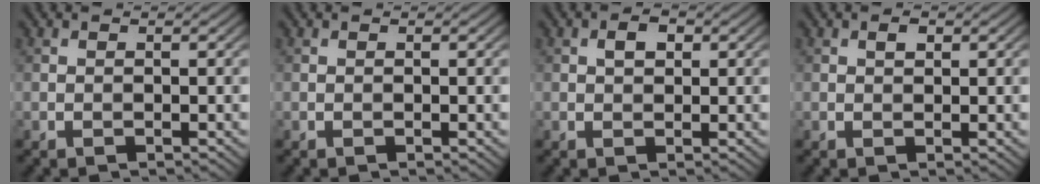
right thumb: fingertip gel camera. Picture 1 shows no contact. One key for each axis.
{"total": 0.0}
{"total": 1.9, "fx": 0.6, "fy": 1.2, "fz": 1.4, "tx": -0.023, "ty": 0.003, "tz": 0.007}
{"total": 1.1, "fx": 0.5, "fy": 0.6, "fz": 0.8, "tx": -0.011, "ty": -0.002, "tz": 0.009}